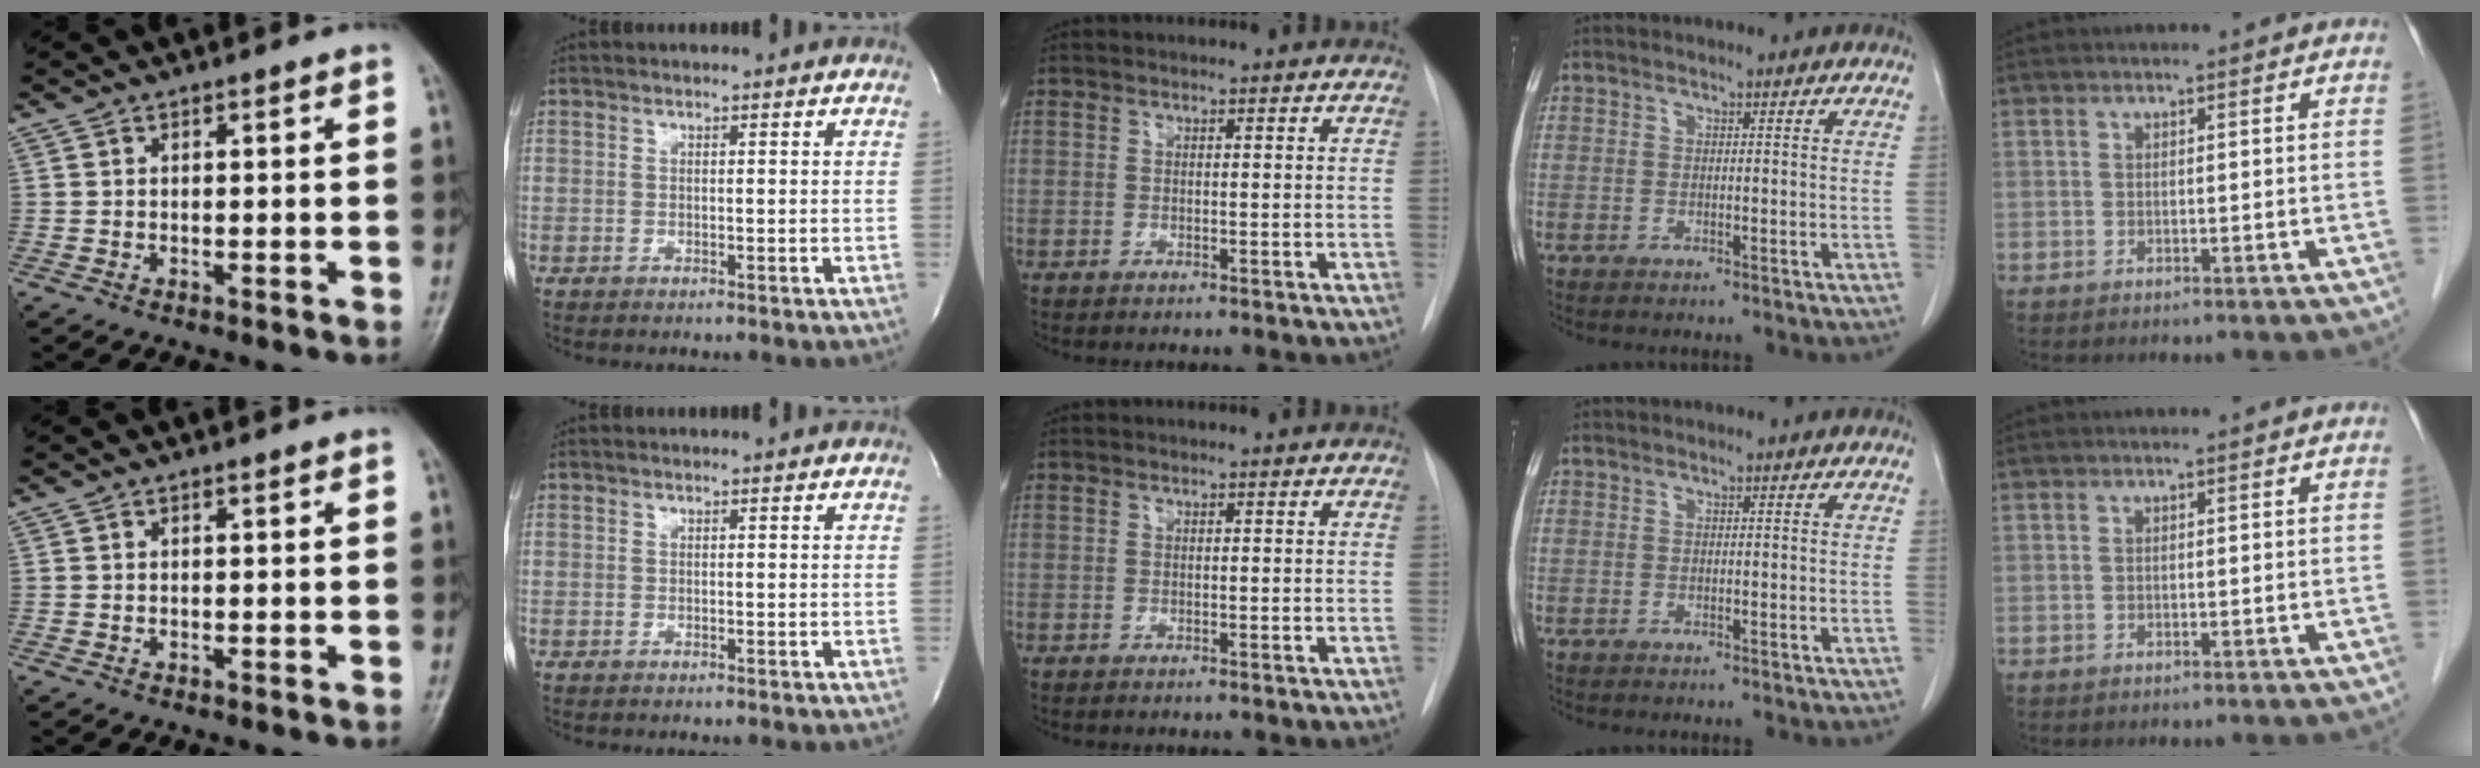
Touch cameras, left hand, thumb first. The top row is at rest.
{}